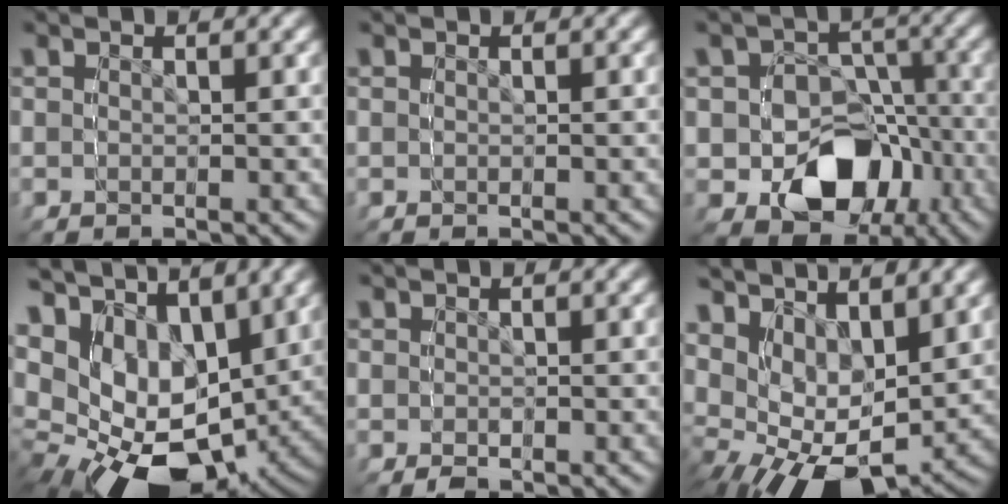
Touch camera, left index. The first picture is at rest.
{"total": 0.0}
{"total": 9.2, "force": [-2.1, 8.7, 2.1], "torque": [-0.056, -0.042, -0.022]}
{"total": 11.7, "force": [0.9, 9.0, 7.3], "torque": [-0.149, -0.022, 0.027]}
{"total": 0.8, "force": [0.2, 0.7, 0.2], "torque": [-0.001, -0.003, 0.006]}
{"total": 7.4, "force": [2.1, 5.6, 4.4], "torque": [-0.090, 0.010, 0.032]}